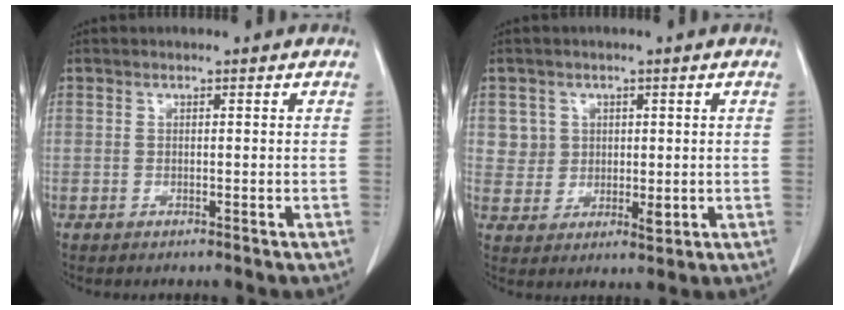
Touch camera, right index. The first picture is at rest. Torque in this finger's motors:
{"motor_torque": [-0.09, 0.12, 0.00, 0.02]}